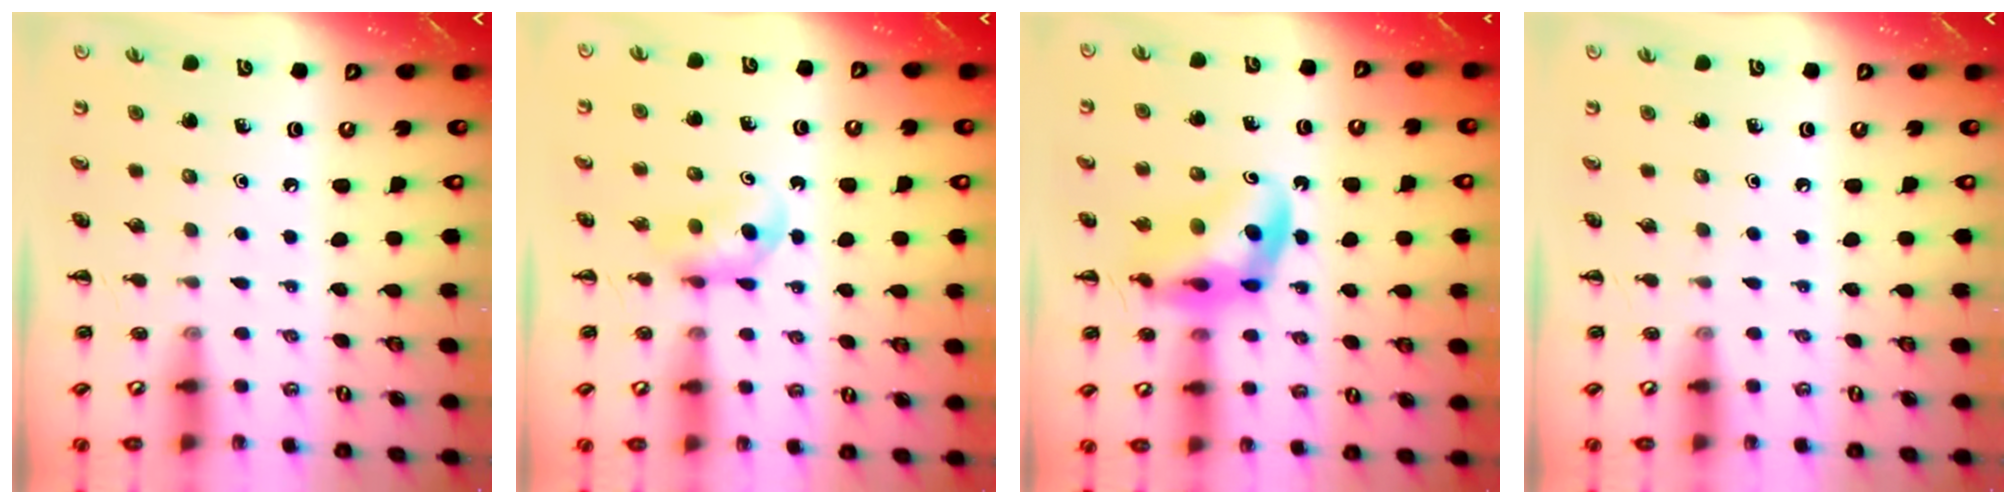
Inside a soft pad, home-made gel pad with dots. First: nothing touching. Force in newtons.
{"total": 4.5, "press": 4.3, "slide": 1.4}
{"total": 12.3, "press": 11.9, "slide": 3.3}
{"total": 0.0}